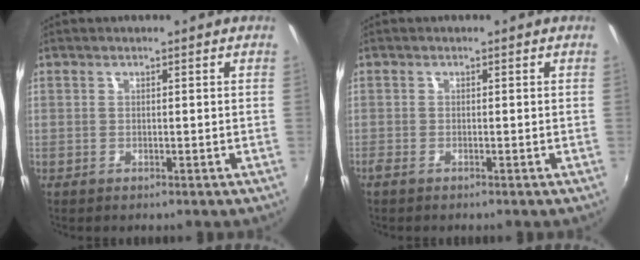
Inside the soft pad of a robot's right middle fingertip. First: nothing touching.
{"total": 0.9, "force": [-0.8, 0.1, 0.5], "torque": [-0.011, -0.004, -0.018]}